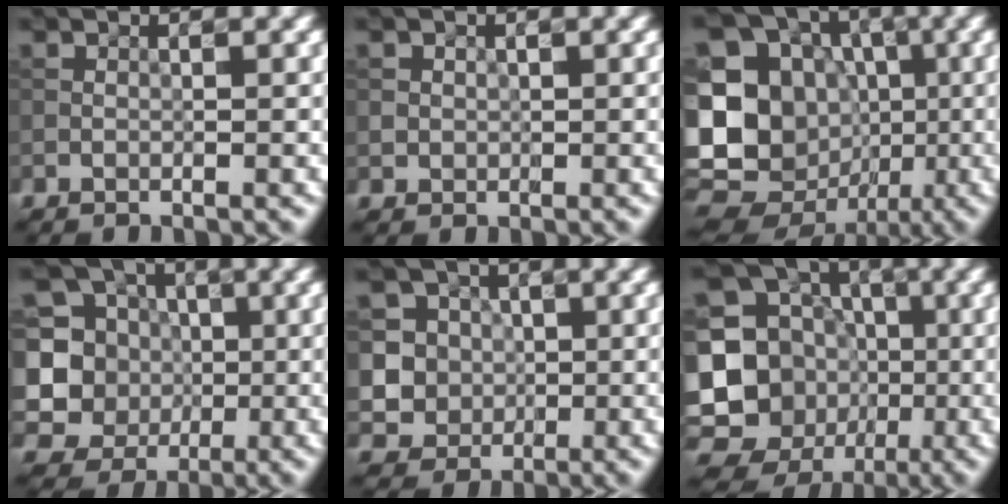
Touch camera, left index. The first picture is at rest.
{"total": 0.8, "force": [0.3, 0.6, -0.3], "torque": [0.016, -0.002, 0.008]}
{"total": 18.9, "force": [-2.7, 17.4, 6.9], "torque": [-0.181, -0.002, -0.063]}
{"total": 7.9, "force": [0.8, 7.5, 2.3], "torque": [-0.049, 0.007, -0.008]}
{"total": 6.7, "force": [0.0, 6.7, 0.9], "torque": [-0.009, 0.017, -0.011]}
{"total": 17.1, "force": [-2.0, 16.1, 5.4], "torque": [-0.131, -0.008, -0.042]}